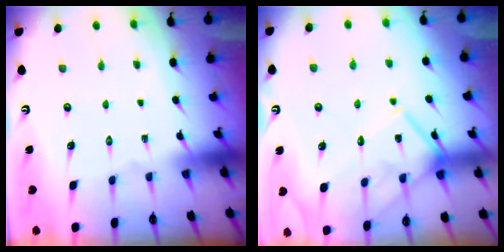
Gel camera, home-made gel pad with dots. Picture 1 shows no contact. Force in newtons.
{"total": 14.0, "press": 13.9, "slide": 1.1}